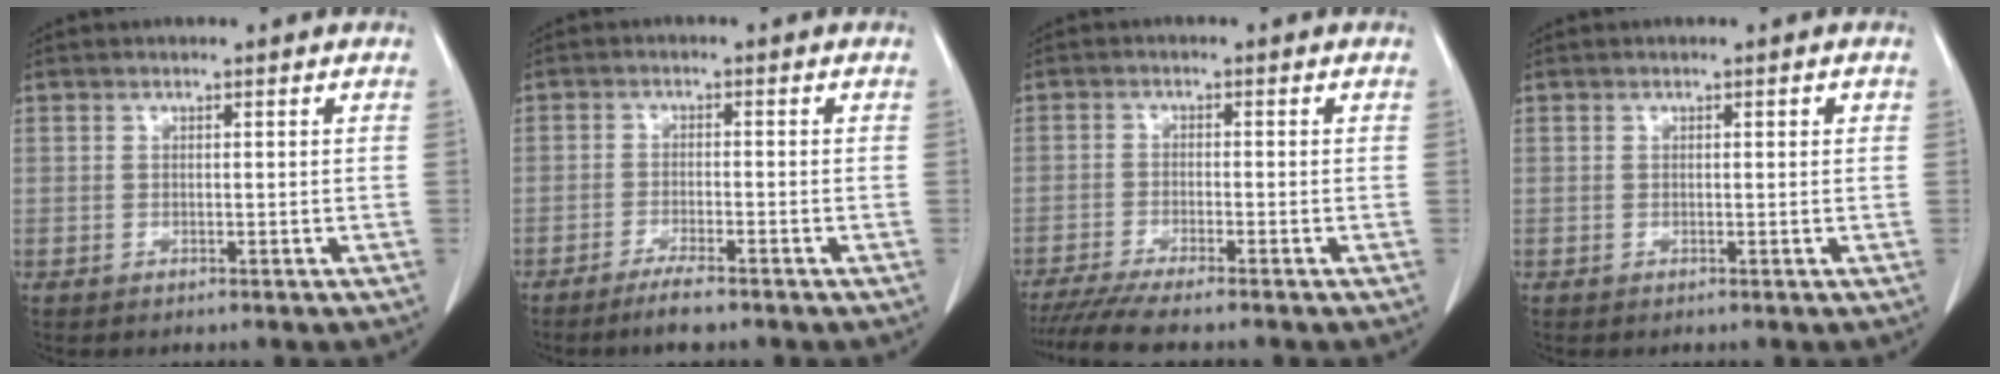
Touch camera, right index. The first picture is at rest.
{"total": 3.6, "force": [-2.8, 0.2, 2.3], "torque": [-0.047, -0.006, -0.051]}
{"total": 6.9, "force": [-5.8, -0.4, 3.7], "torque": [-0.053, -0.018, -0.098]}
{"total": 0.8, "force": [0.3, 0.3, 0.7], "torque": [-0.010, 0.003, 0.002]}